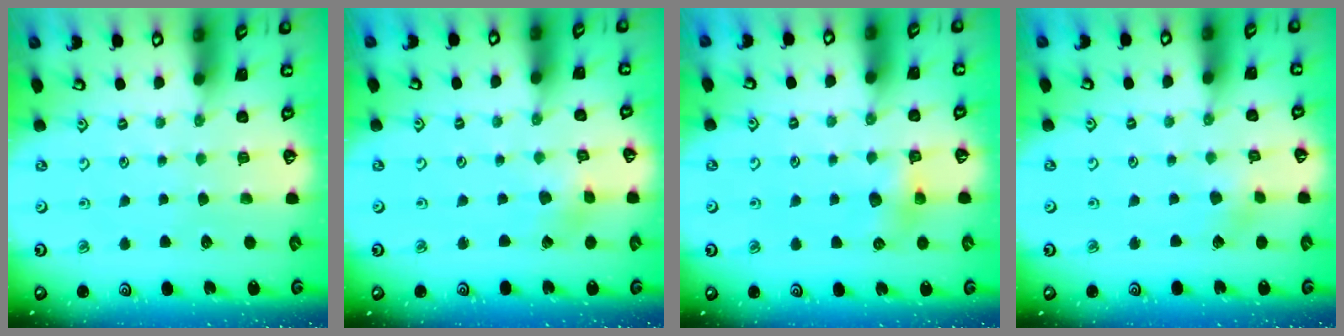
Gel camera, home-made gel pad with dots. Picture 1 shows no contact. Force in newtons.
{"total": 2.1, "press": 2.1, "slide": 0.2}
{"total": 6.0, "press": 5.9, "slide": 0.8}
{"total": 2.9, "press": 2.9, "slide": 0.7}